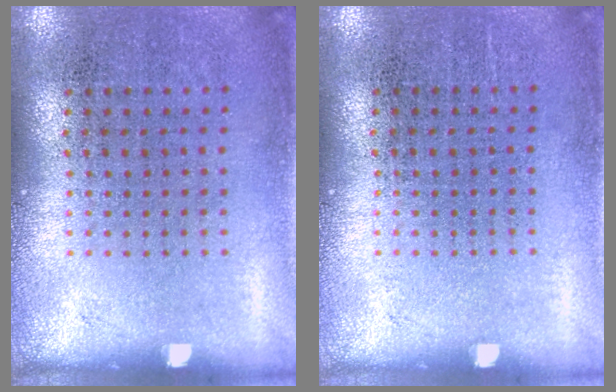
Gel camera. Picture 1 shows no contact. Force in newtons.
{"total": 0.0}